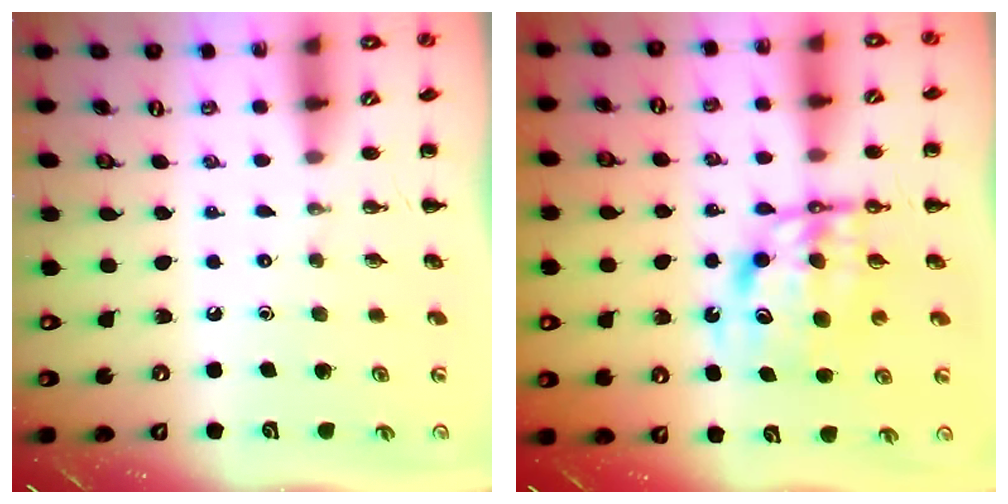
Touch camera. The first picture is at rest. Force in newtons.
{"total": 9.1, "press": 8.7, "slide": 2.7}